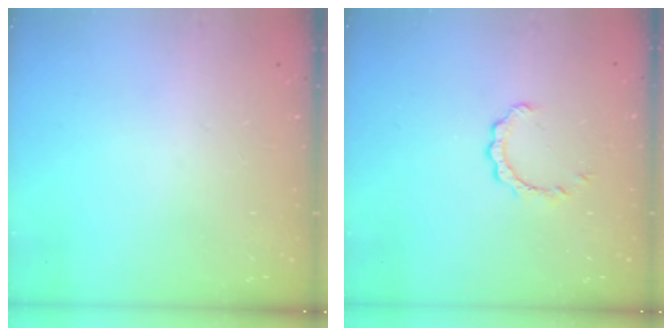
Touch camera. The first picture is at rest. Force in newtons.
{"total": 2.1, "press": 2.1, "slide": 0.2}